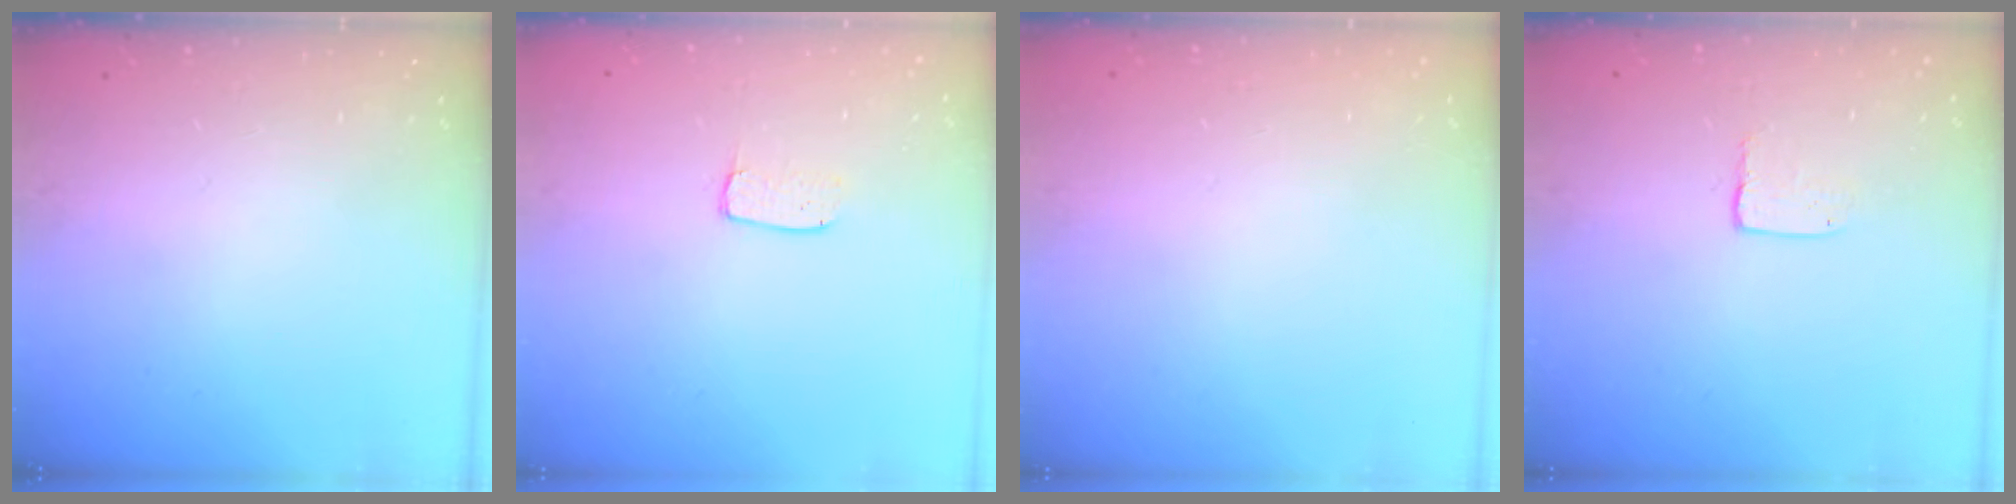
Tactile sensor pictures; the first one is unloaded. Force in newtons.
{"total": 3.7, "press": 3.7, "slide": 0.3}
{"total": 0.0}
{"total": 3.4, "press": 3.4, "slide": 0.2}